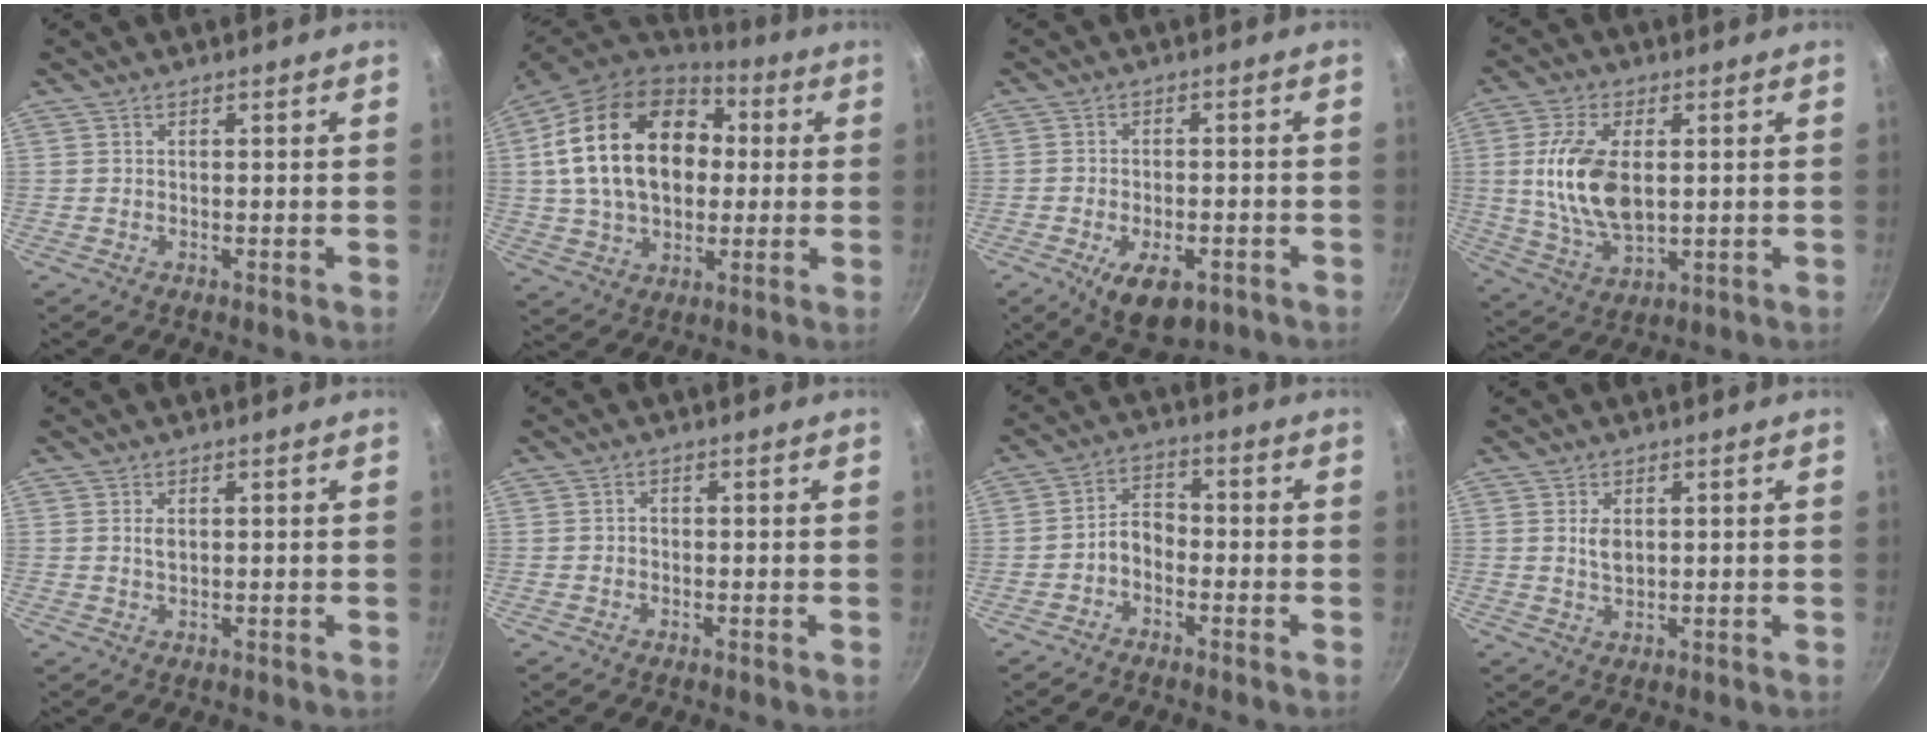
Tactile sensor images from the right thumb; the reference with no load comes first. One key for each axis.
{"total": 23.9, "fx": 3.8, "fy": 16.6, "fz": 16.7, "tx": -0.272, "ty": 0.025, "tz": 0.063}
{"total": 9.3, "fx": -4.1, "fy": 4.7, "fz": 6.9, "tx": -0.096, "ty": 0.011, "tz": -0.055}
{"total": 13.9, "fx": 1.5, "fy": 7.6, "fz": 11.5, "tx": -0.216, "ty": -0.008, "tz": 0.032}
{"total": 1.6, "fx": 0.4, "fy": 0.9, "fz": 1.2, "tx": -0.021, "ty": -0.001, "tz": 0.007}
{"total": 0.8, "fx": -0.3, "fy": 0.7, "fz": 0.3, "tx": -0.004, "ty": 0.003, "tz": -0.007}
{"total": 4.6, "fx": -2.0, "fy": 3.1, "fz": 2.8, "tx": -0.035, "ty": 0.035, "tz": -0.043}
{"total": 3.1, "fx": 0.8, "fy": 1.9, "fz": 2.3, "tx": -0.037, "ty": -0.006, "tz": 0.015}